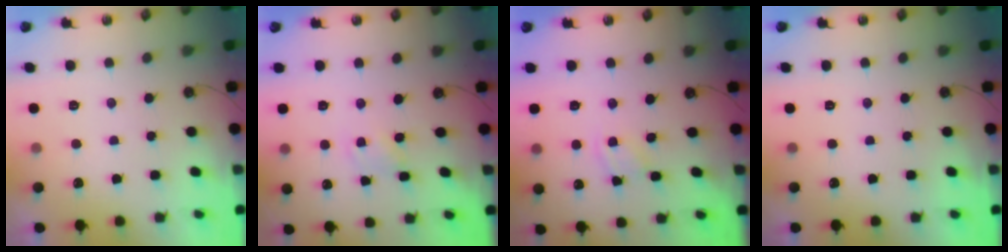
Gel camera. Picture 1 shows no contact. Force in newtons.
{"total": 1.9, "press": 1.9, "slide": 0.2}
{"total": 2.6, "press": 2.6, "slide": 0.4}
{"total": 0.0}